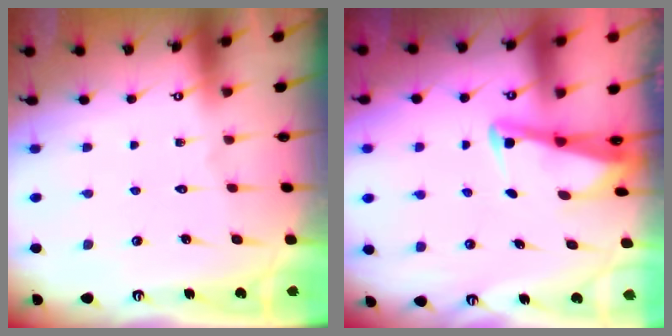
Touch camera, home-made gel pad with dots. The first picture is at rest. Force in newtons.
{"total": 2.7, "press": 2.7, "slide": 0.2}